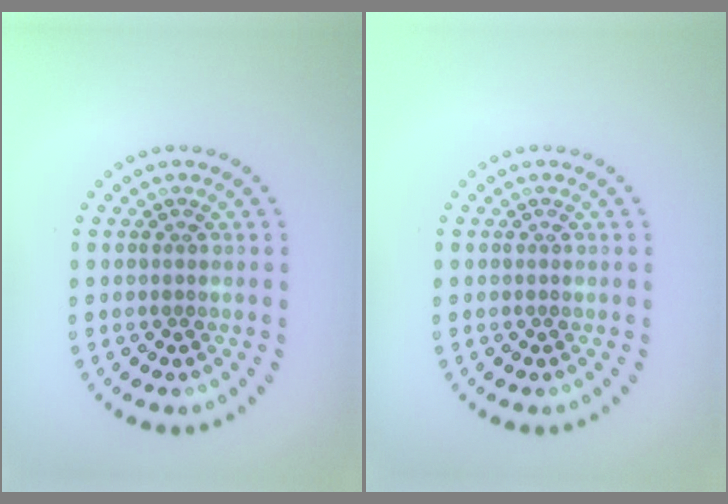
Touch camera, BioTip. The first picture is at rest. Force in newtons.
{"total": 0.0}